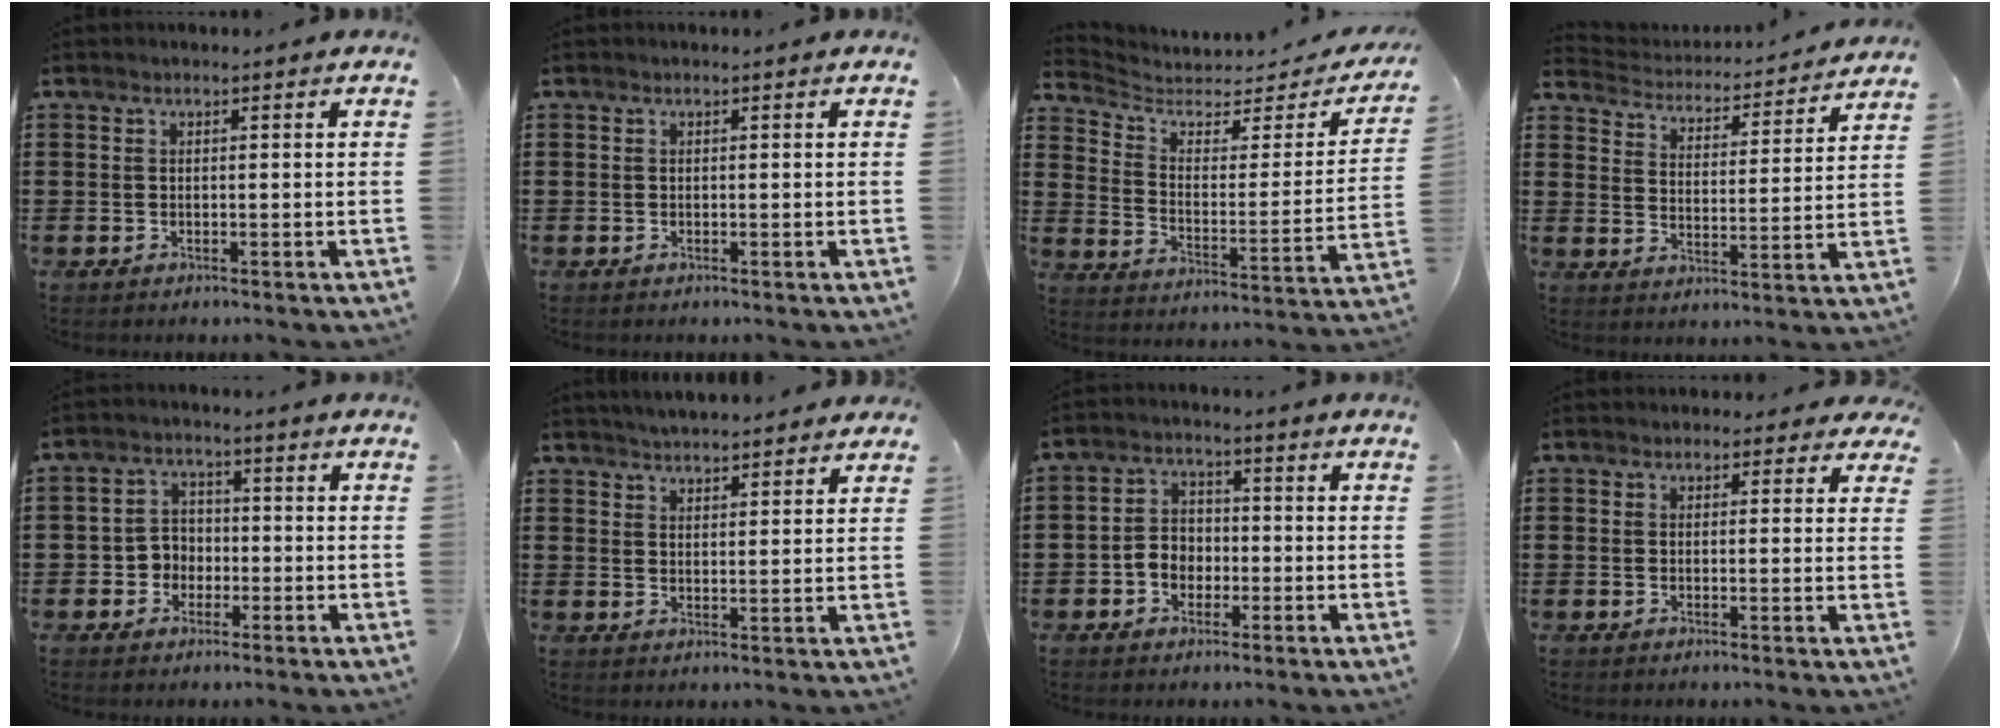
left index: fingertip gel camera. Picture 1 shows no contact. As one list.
[{"total": 0.0}, {"total": 4.5, "force": [3.6, 2.2, 1.5], "torque": [-0.056, -0.024, 0.059]}, {"total": 3.2, "force": [3.2, 0.2, -0.1], "torque": [-0.024, -0.031, 0.046]}, {"total": 3.9, "force": [-1.4, 3.5, 1.0], "torque": [-0.031, 0.009, -0.032]}, {"total": 3.5, "force": [3.5, 0.0, 0.2], "torque": [-0.014, -0.011, 0.064]}, {"total": 4.1, "force": [-1.6, 3.4, 1.7], "torque": [-0.041, 0.010, -0.035]}, {"total": 1.9, "force": [1.6, 0.9, 0.4], "torque": [-0.007, 0.003, 0.028]}]